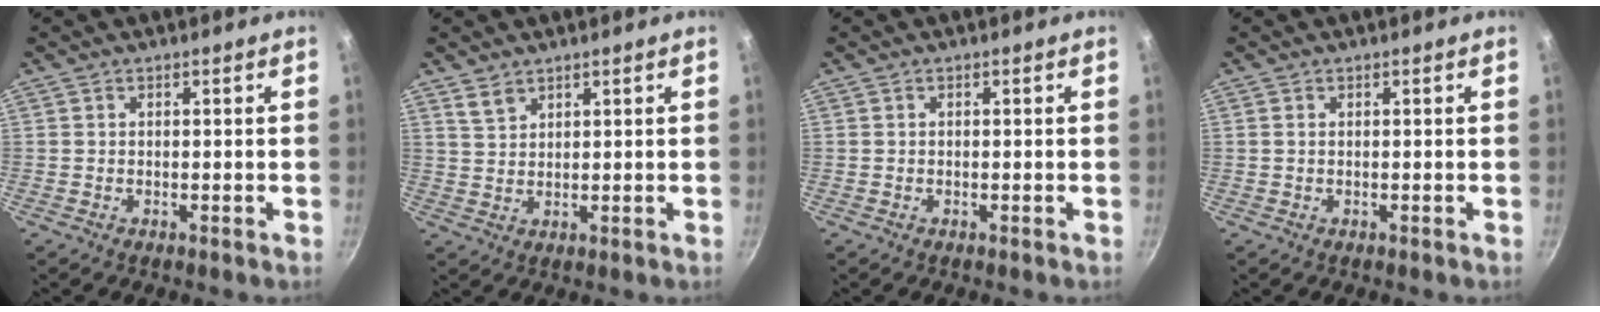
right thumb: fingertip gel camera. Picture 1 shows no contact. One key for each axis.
{"total": 3.1, "fx": 2.4, "fy": 1.5, "fz": 1.3, "tx": -0.022, "ty": -0.010, "tz": 0.050}
{"total": 0.0}
{"total": 0.0}